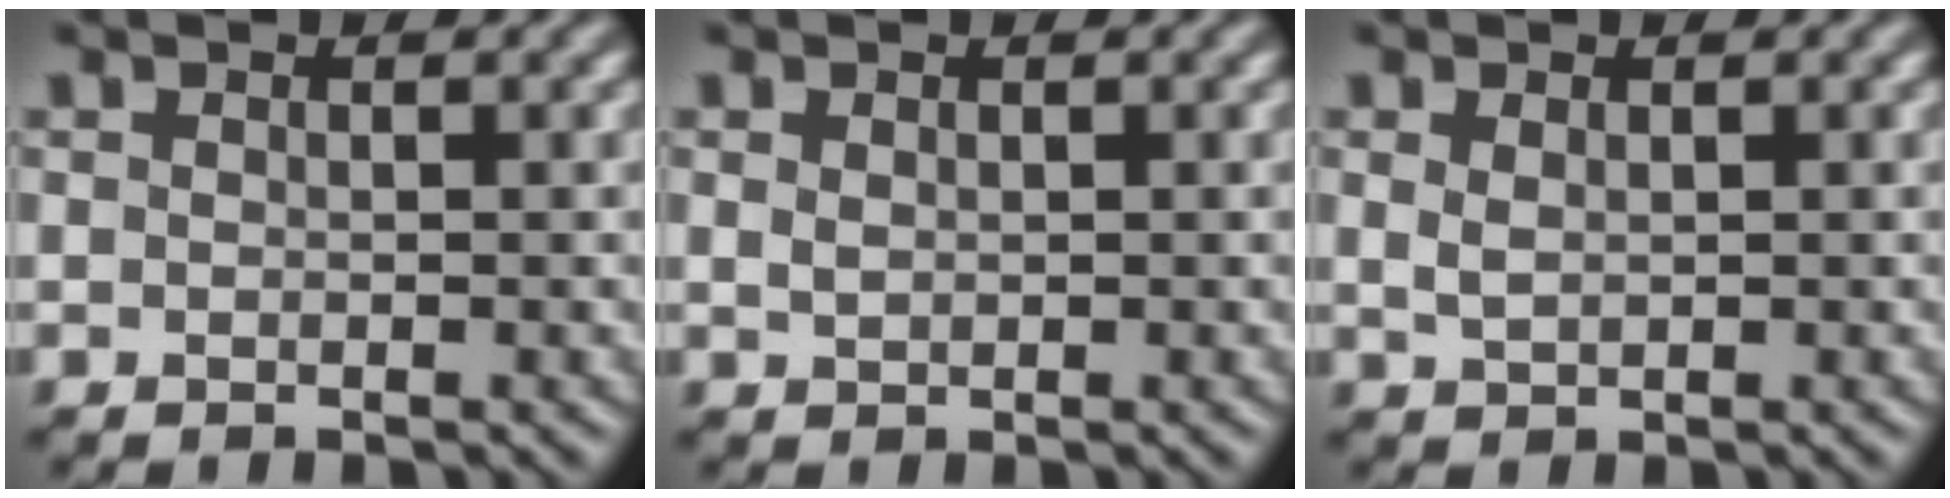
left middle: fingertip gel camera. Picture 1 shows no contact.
{"total": 0.8, "force": [0.3, 0.5, 0.4], "torque": [-0.013, -0.001, 0.008]}
{"total": 1.1, "force": [0.4, 0.6, 0.8], "torque": [-0.023, -0.002, 0.013]}